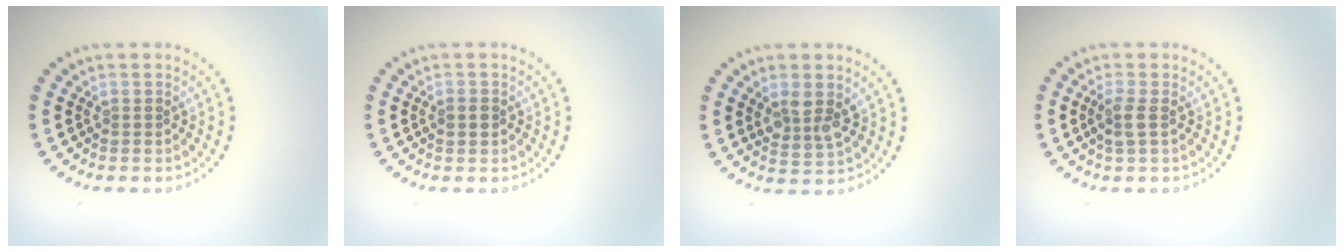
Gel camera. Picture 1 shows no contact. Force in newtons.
{"total": 1.3, "press": 1.3, "slide": 0.0}
{"total": 2.8, "press": 2.6, "slide": 1.1}
{"total": 1.6, "press": 1.5, "slide": 0.6}